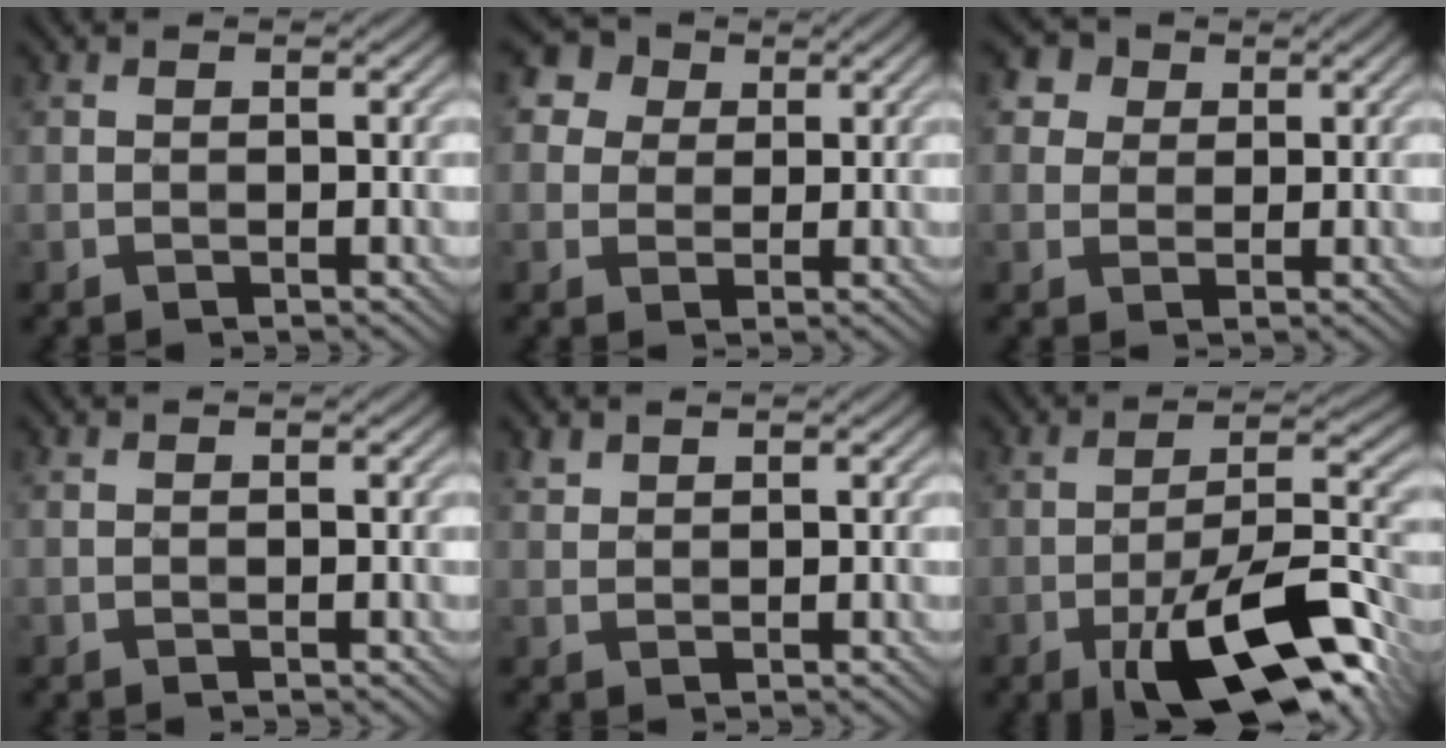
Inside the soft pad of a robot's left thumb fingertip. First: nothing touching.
{"total": 5.1, "force": [2.3, 4.1, 1.9], "torque": [-0.065, 0.003, 0.040]}
{"total": 4.4, "force": [2.3, 3.4, 1.7], "torque": [-0.050, -0.001, 0.046]}
{"total": 0.0}
{"total": 1.3, "force": [1.1, 0.6, 0.4], "torque": [-0.012, 0.001, 0.025]}
{"total": 14.3, "force": [-7.4, 4.4, 11.4], "torque": [-0.192, 0.003, -0.131]}